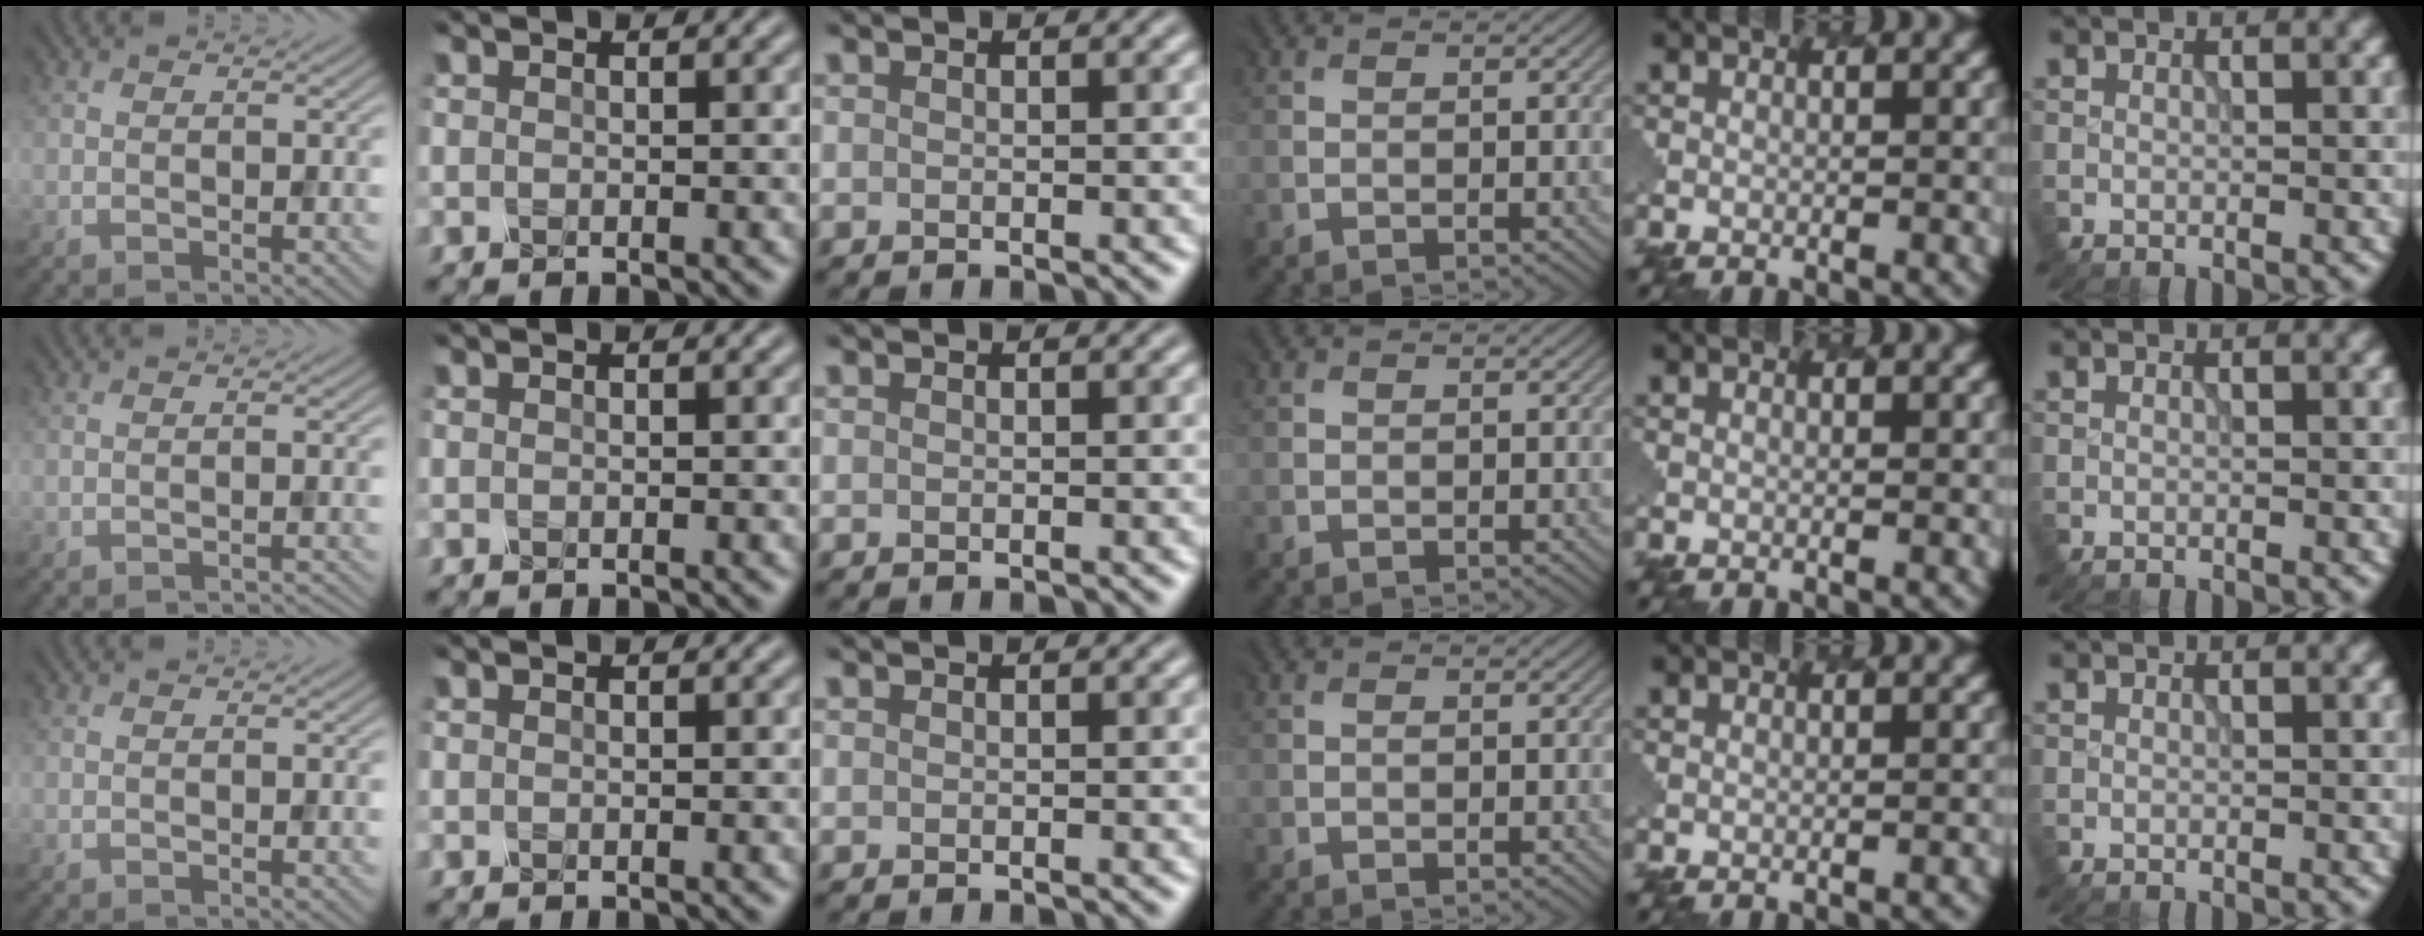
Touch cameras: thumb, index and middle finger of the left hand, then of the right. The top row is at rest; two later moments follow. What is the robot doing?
{"motion": "dispense", "object": "pipette"}